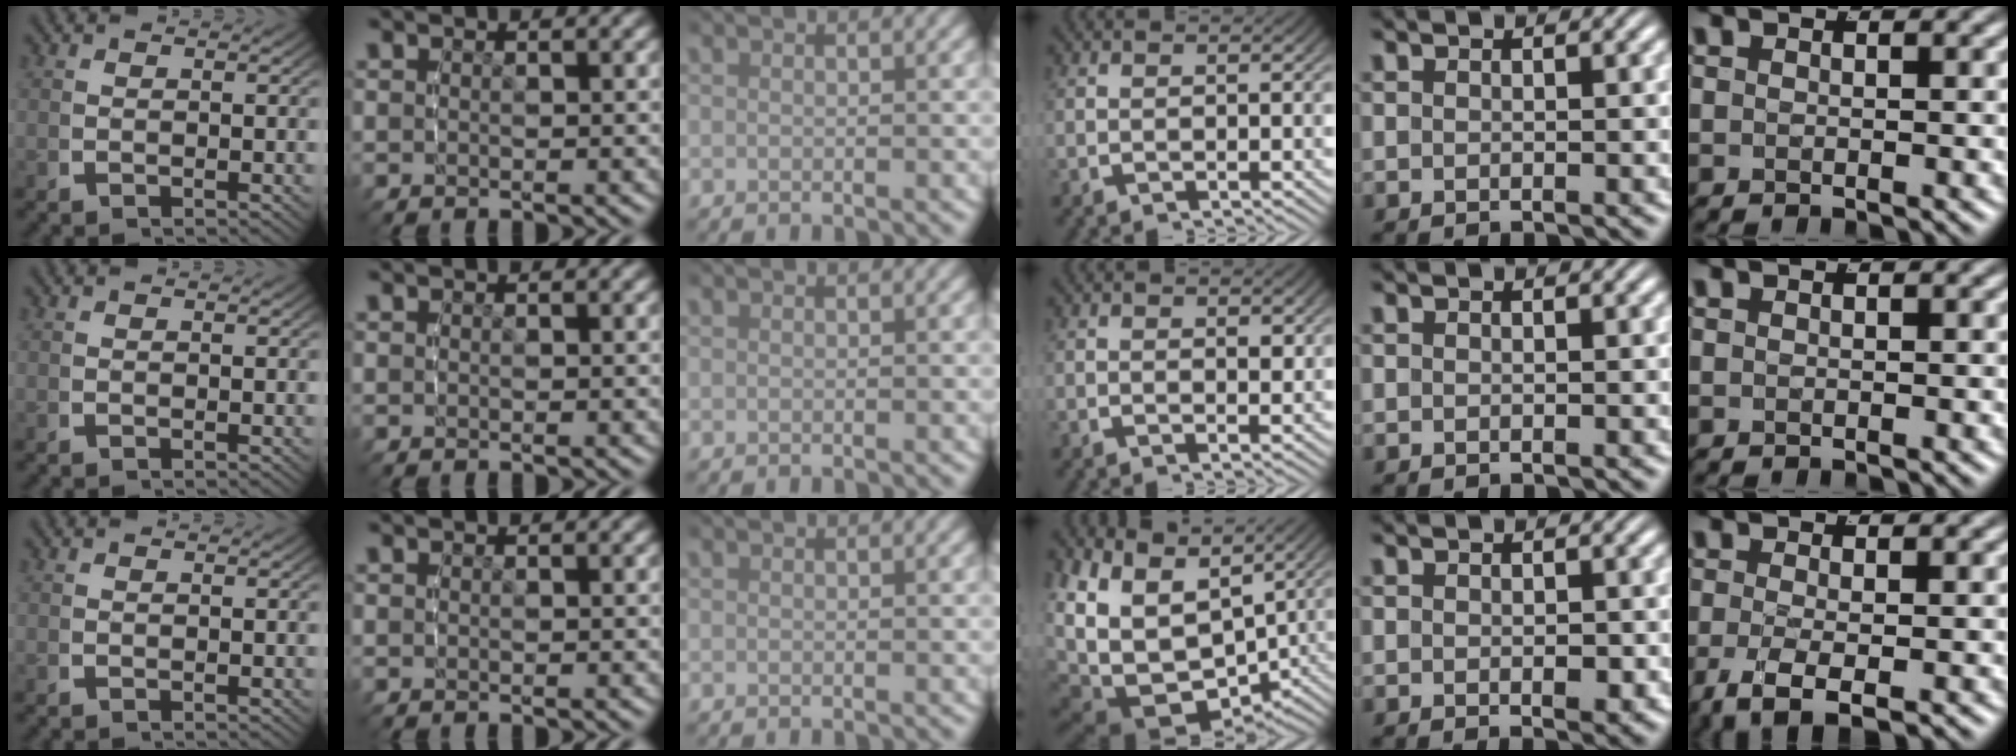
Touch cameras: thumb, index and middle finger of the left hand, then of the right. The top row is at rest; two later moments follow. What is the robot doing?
{"motion": "lift_and_place", "object": "air blower"}